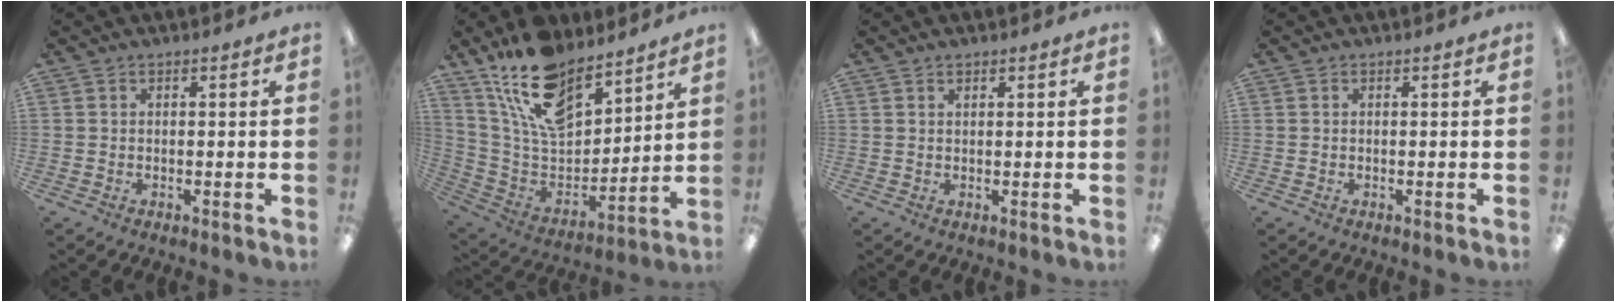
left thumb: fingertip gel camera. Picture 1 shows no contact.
{"total": 18.4, "force": [13.6, 8.5, 9.0], "torque": [-0.180, -0.076, 0.247]}
{"total": 0.8, "force": [0.7, 0.3, 0.3], "torque": [-0.007, 0.001, 0.012]}
{"total": 0.0}